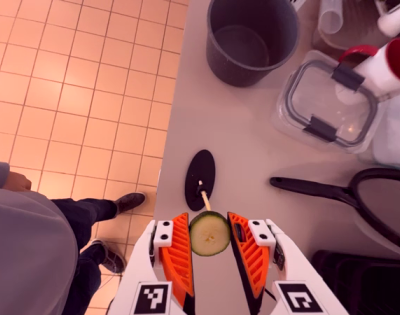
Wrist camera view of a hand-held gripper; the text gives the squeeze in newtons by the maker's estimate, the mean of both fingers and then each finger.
{"total": 7.3, "left": 7.6, "right": 7.0}